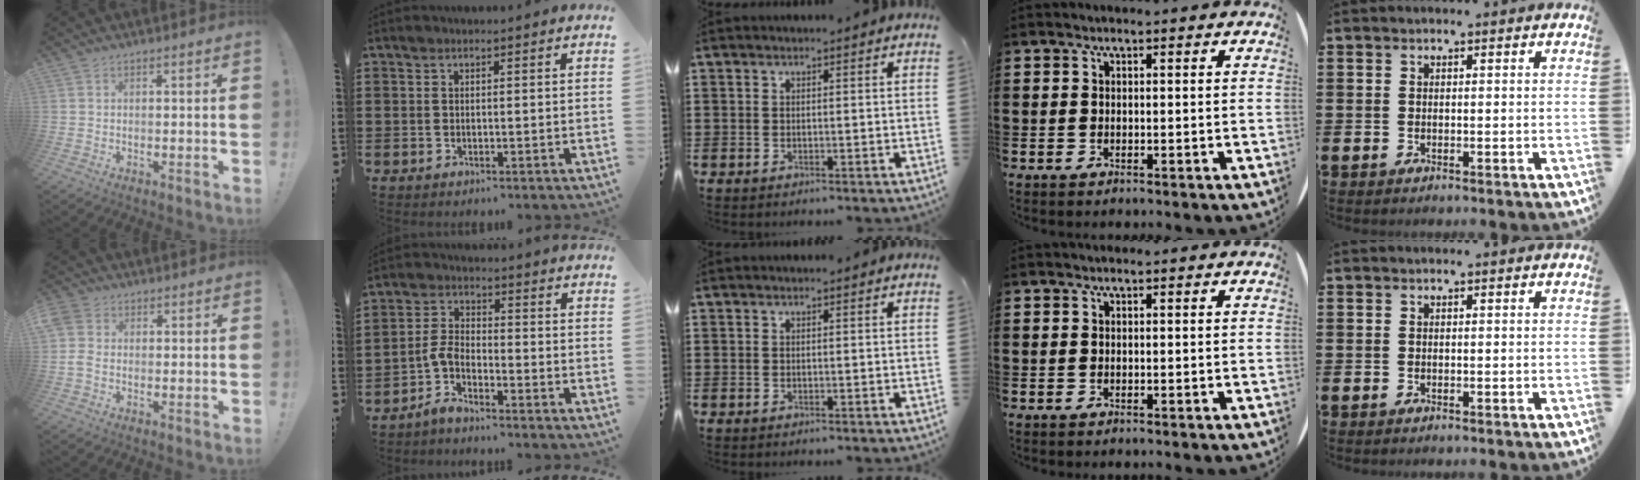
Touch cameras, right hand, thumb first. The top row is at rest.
{"thumb": {"total": 4.6, "force": [-0.5, 3.5, 3.0], "torque": [-0.066, 0.000, -0.010]}, "index": {"total": 4.2, "force": [-3.1, 1.7, 2.3], "torque": [-0.066, 0.004, -0.066]}}